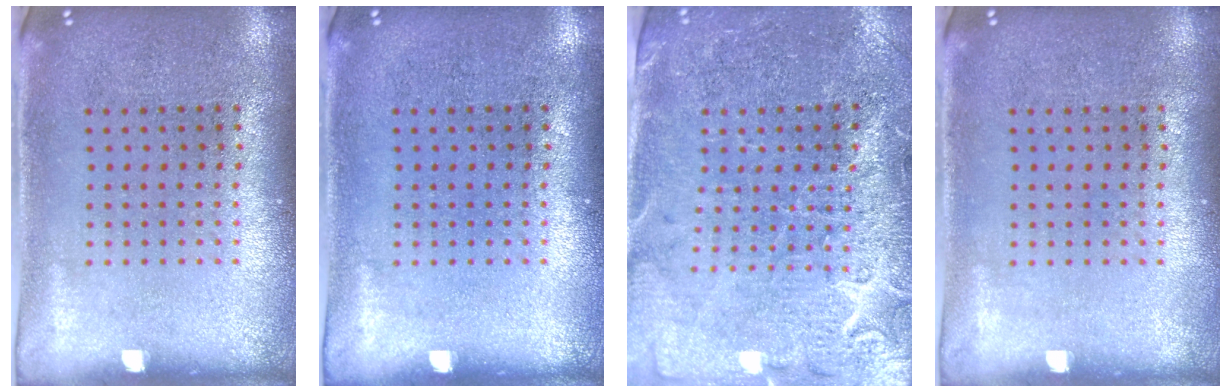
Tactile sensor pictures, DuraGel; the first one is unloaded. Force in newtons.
{"total": 0.0}
{"total": 3.2, "press": 3.1, "slide": 1.0}
{"total": 0.0}